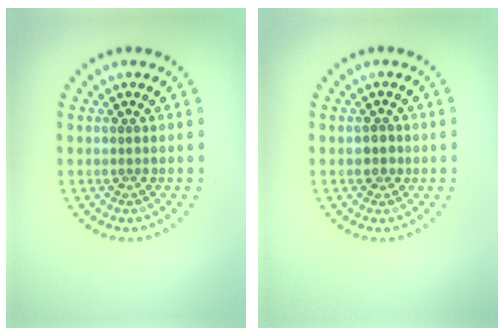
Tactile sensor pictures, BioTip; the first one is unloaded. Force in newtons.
{"total": 1.4, "press": 1.3, "slide": 0.5}